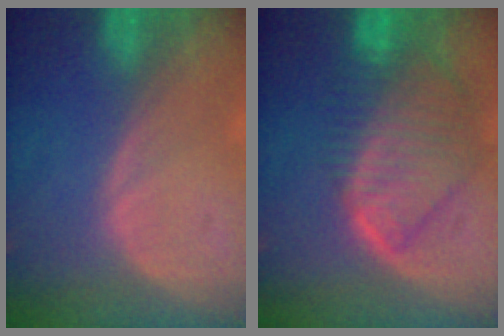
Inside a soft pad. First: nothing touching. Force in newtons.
{"total": 10.0, "press": 8.7, "slide": 4.9}